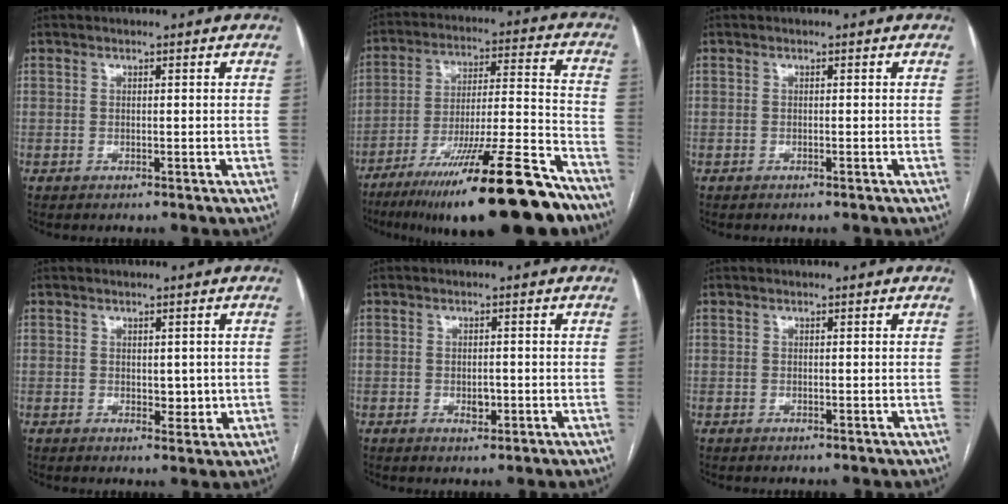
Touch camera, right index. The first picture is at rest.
{"total": 24.7, "force": [-17.9, 1.9, 16.9], "torque": [-0.213, -0.011, -0.289]}
{"total": 0.0}
{"total": 2.9, "force": [0.2, 1.9, 2.2], "torque": [-0.024, -0.004, 0.009]}
{"total": 2.0, "force": [-0.5, 1.2, 1.6], "torque": [-0.025, 0.001, -0.003]}
{"total": 0.0}